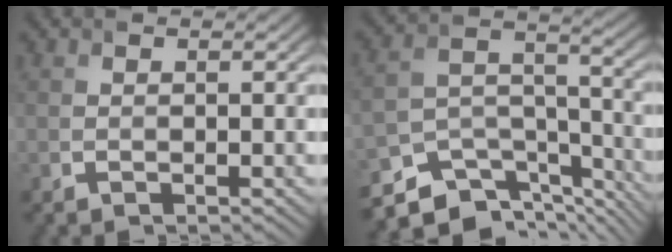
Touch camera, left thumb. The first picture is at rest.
{"total": 12.2, "force": [-9.7, 5.2, 5.3], "torque": [-0.128, -0.016, -0.154]}